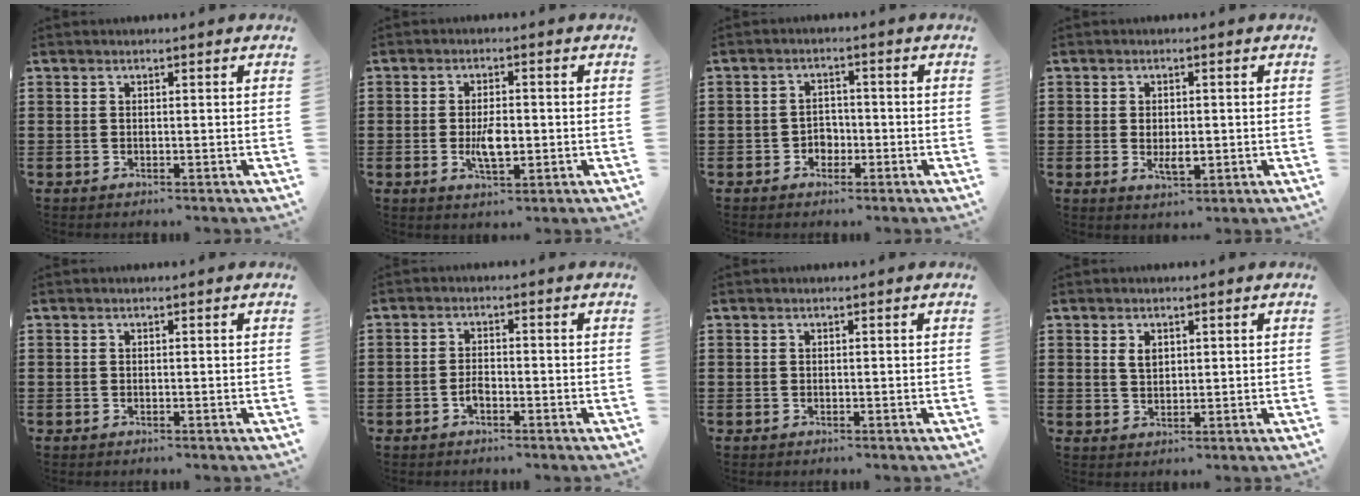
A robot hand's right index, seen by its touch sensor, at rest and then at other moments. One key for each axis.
{"total": 4.8, "fx": -0.8, "fy": 2.0, "fz": 4.3, "tx": -0.081, "ty": 0.001, "tz": -0.014}
{"total": 2.5, "fx": -1.2, "fy": 2.1, "fz": 0.7, "tx": -0.020, "ty": 0.004, "tz": -0.028}
{"total": 2.8, "fx": -0.3, "fy": 1.4, "fz": 2.5, "tx": -0.054, "ty": -0.002, "tz": -0.007}
{"total": 0.0}
{"total": 2.1, "fx": -1.1, "fy": 0.9, "fz": 1.5, "tx": -0.030, "ty": 0.002, "tz": -0.021}
{"total": 0.0}
{"total": 2.2, "fx": 1.0, "fy": 1.4, "fz": 1.5, "tx": -0.033, "ty": 0.004, "tz": 0.018}